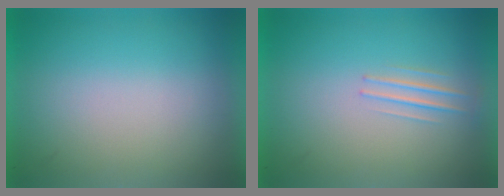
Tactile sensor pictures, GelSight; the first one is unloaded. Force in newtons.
{"total": 1.3}